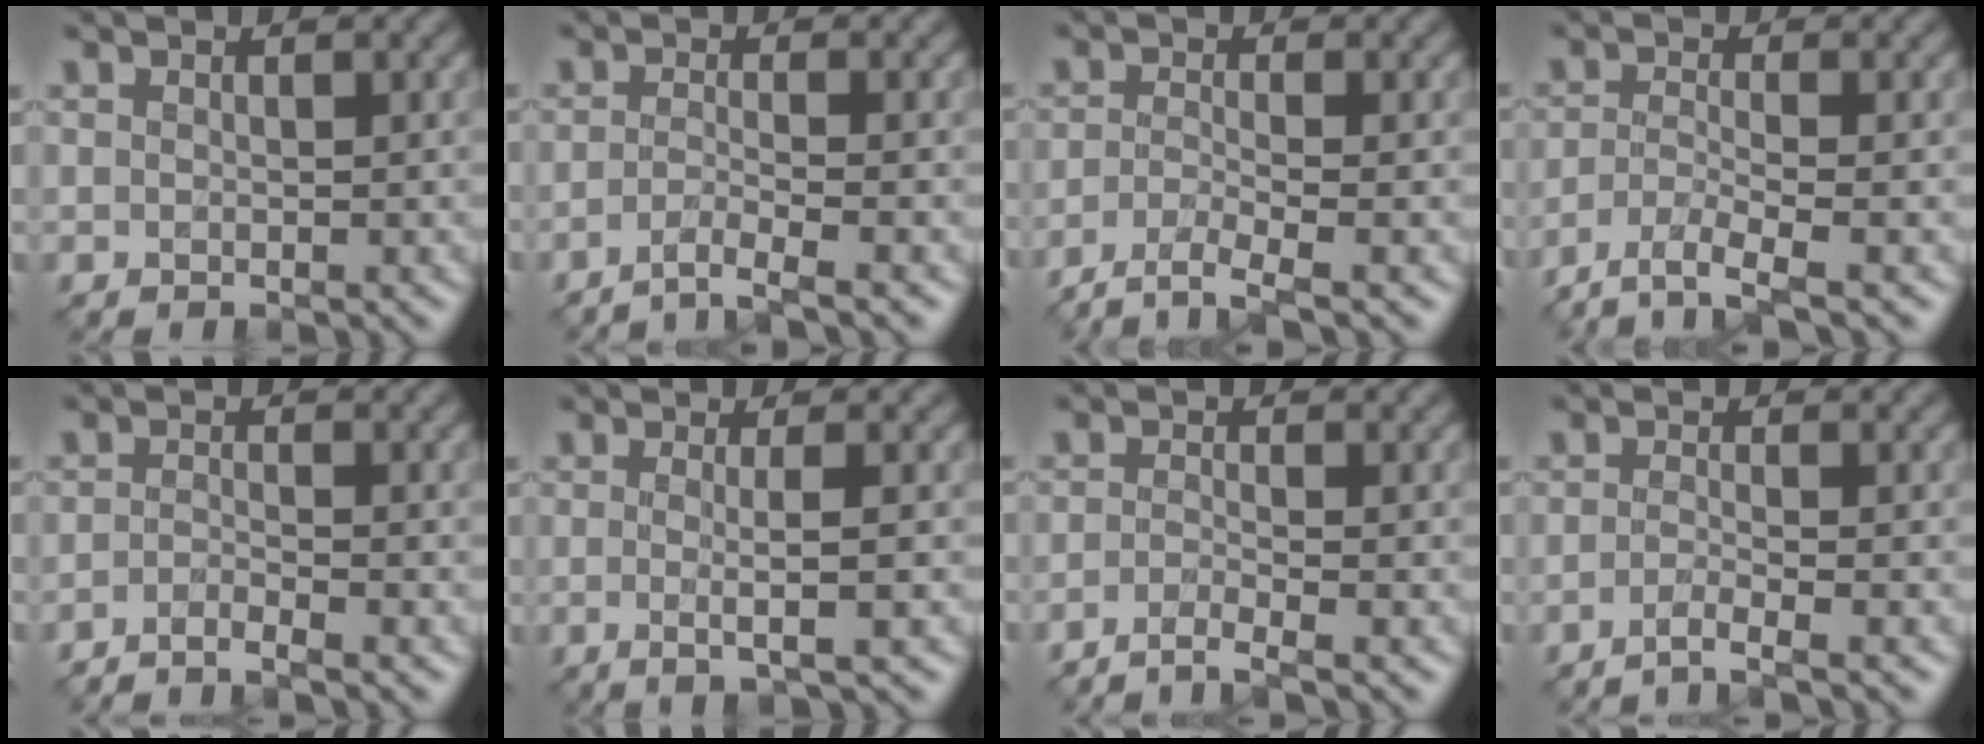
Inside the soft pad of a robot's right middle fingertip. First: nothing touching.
{"total": 2.4, "force": [-1.7, 0.3, 1.6], "torque": [-0.017, -0.001, -0.049]}
{"total": 3.5, "force": [-2.6, 0.6, 2.2], "torque": [-0.042, -0.007, -0.060]}
{"total": 4.1, "force": [-3.1, 0.8, 2.6], "torque": [-0.050, -0.010, -0.067]}
{"total": 2.0, "force": [-1.7, 0.2, 1.0], "torque": [-0.008, -0.006, -0.045]}
{"total": 2.9, "force": [-0.3, 0.6, 2.8], "torque": [-0.044, -0.008, -0.008]}
{"total": 2.2, "force": [-1.7, 0.3, 1.4], "torque": [-0.016, -0.004, -0.049]}
{"total": 2.1, "force": [-1.4, 0.4, 1.5], "torque": [-0.013, -0.002, -0.044]}